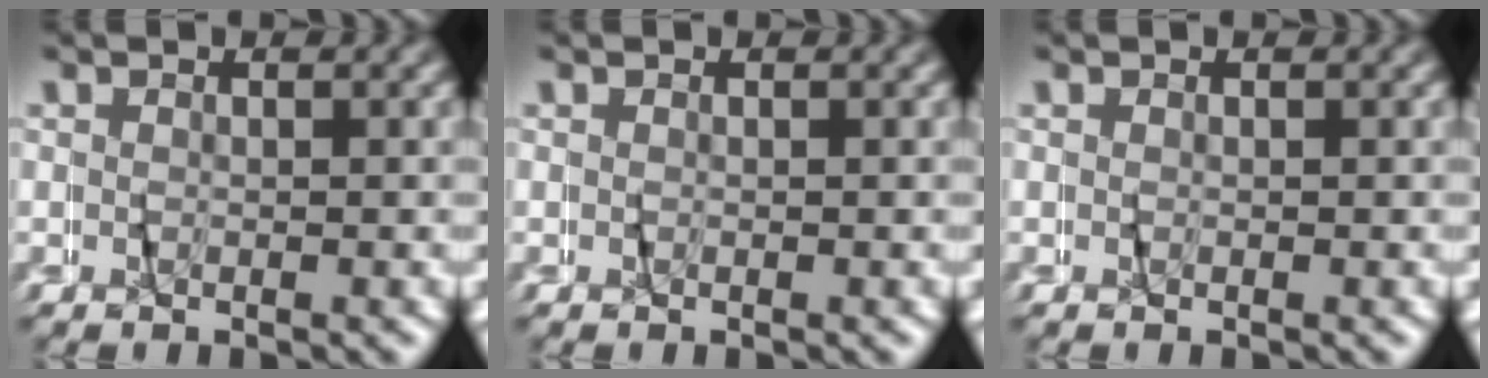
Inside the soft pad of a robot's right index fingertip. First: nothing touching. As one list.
[{"total": 0.0}, {"total": 0.0}]